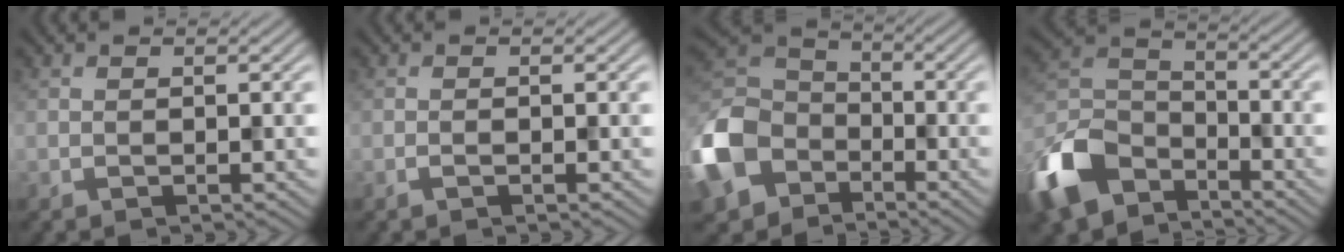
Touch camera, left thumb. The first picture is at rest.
{"total": 0.6, "force": [-0.4, 0.1, 0.5], "torque": [-0.010, 0.000, -0.006]}
{"total": 14.6, "force": [-6.9, 10.6, 7.2], "torque": [-0.237, -0.040, -0.147]}
{"total": 12.3, "force": [-8.1, 7.0, 6.1], "torque": [-0.153, -0.015, -0.178]}